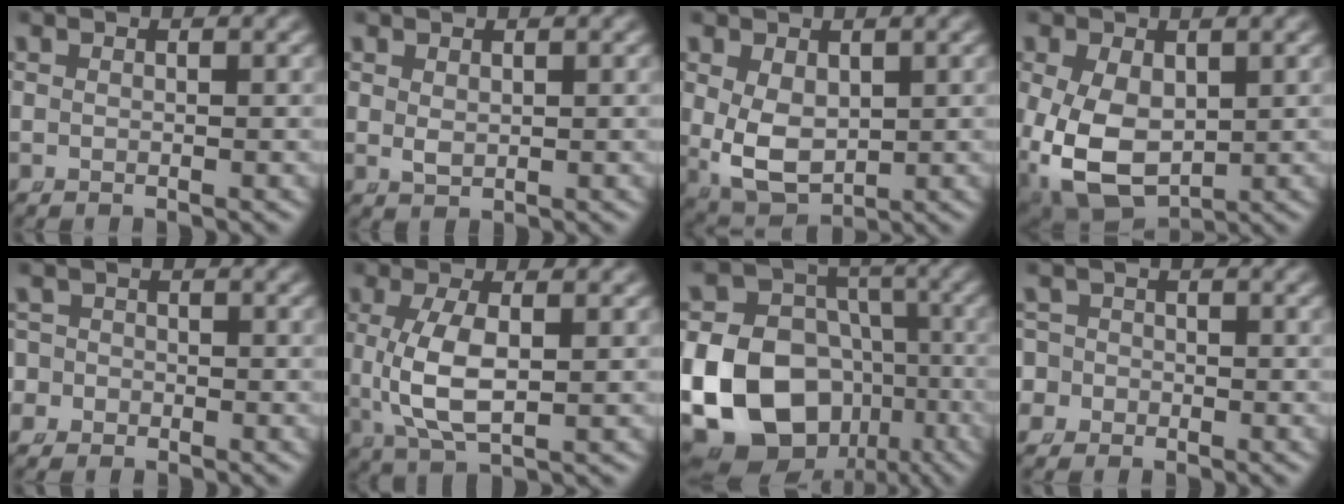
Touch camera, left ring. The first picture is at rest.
{"total": 0.8, "force": [0.5, 0.2, 0.6], "torque": [-0.017, -0.011, 0.022]}
{"total": 6.7, "force": [-0.8, 5.3, 4.1], "torque": [-0.109, -0.040, 0.011]}
{"total": 9.7, "force": [-3.0, 7.5, 5.4], "torque": [-0.148, -0.072, -0.018]}
{"total": 3.4, "force": [-1.1, 3.2, 0.5], "torque": [-0.020, -0.014, -0.023]}
{"total": 5.2, "force": [0.0, 2.2, 4.7], "torque": [-0.113, -0.010, 0.015]}
{"total": 19.0, "force": [-4.6, 16.2, 8.8], "torque": [-0.214, -0.075, -0.063]}
{"total": 4.1, "force": [-1.2, 3.8, 0.8], "torque": [-0.025, -0.017, -0.026]}